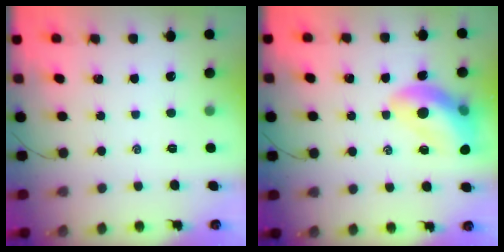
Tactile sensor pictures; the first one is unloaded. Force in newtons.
{"total": 14.2, "press": 13.7, "slide": 3.8}